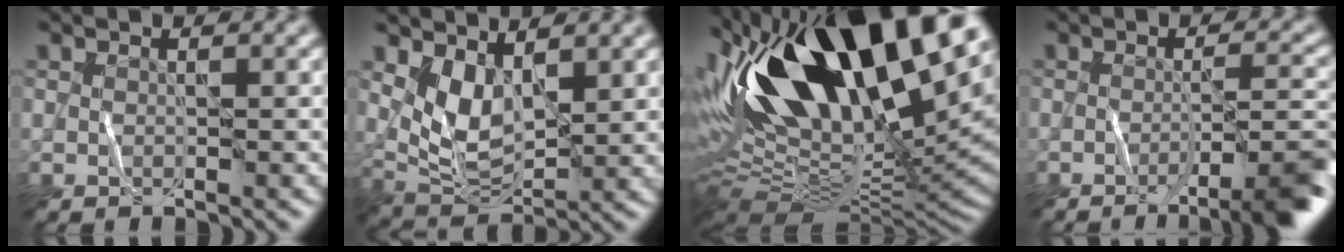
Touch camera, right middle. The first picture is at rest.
{"total": 3.9, "force": [1.5, 2.1, 3.0], "torque": [-0.073, -0.005, 0.045]}
{"total": 18.6, "force": [5.7, 7.1, 16.2], "torque": [-0.276, 0.031, 0.111]}
{"total": 5.3, "force": [-2.6, 0.6, 4.5], "torque": [-0.059, 0.009, -0.035]}